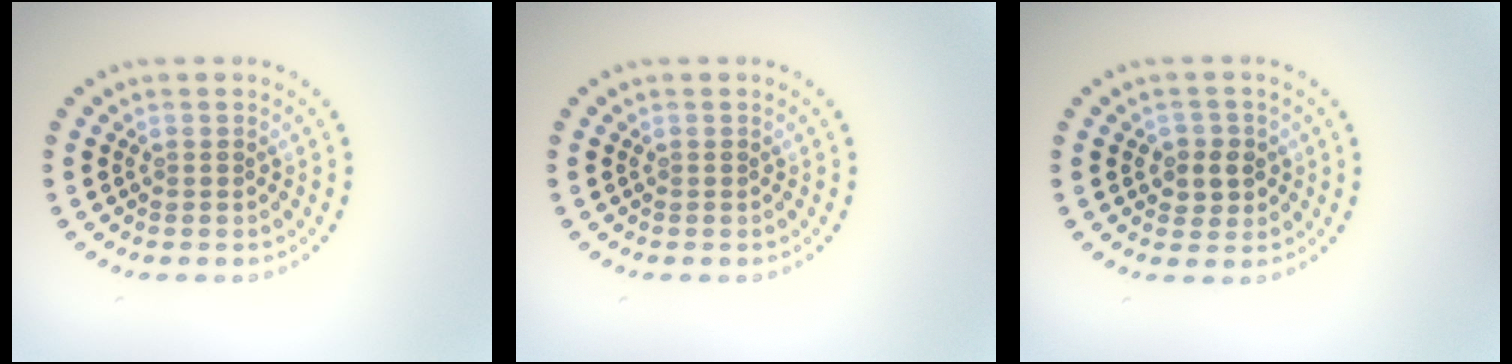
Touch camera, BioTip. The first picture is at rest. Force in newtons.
{"total": 0.0}
{"total": 2.2, "press": 2.1, "slide": 0.7}